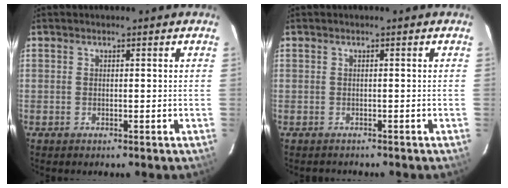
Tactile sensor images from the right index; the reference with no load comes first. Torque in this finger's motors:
{"motor_torque": [-0.04, -0.01, -0.04, -0.05]}